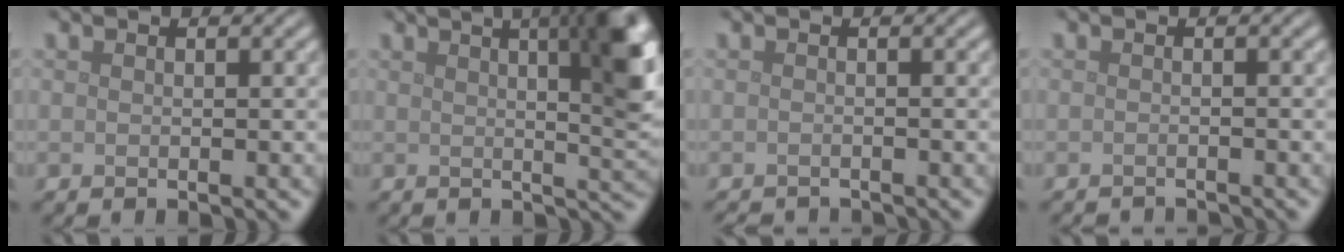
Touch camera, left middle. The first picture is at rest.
{"total": 12.3, "force": [4.0, 4.6, 10.6], "torque": [-0.087, 0.041, 0.036]}
{"total": 2.3, "force": [-2.2, 0.2, 0.4], "torque": [0.000, -0.010, -0.033]}
{"total": 2.0, "force": [-2.0, 0.2, 0.4], "torque": [0.002, -0.009, -0.030]}